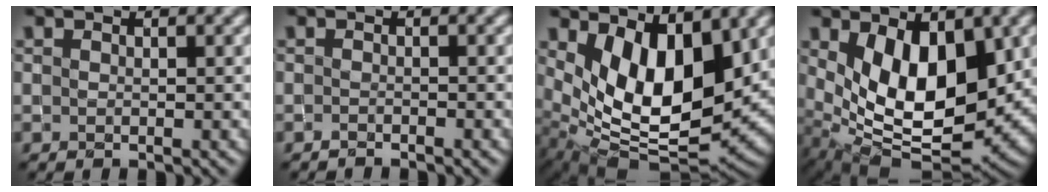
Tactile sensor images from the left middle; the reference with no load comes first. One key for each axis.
{"total": 0.9, "fx": -0.9, "fy": -0.1, "fz": 0.2, "tx": -0.005, "ty": 0.003, "tz": -0.017}
{"total": 10.0, "fx": 2.6, "fy": 5.2, "fz": 8.1, "tx": -0.146, "ty": -0.022, "tz": 0.052}
{"total": 9.5, "fx": 1.6, "fy": 5.2, "fz": 7.8, "tx": -0.138, "ty": -0.019, "tz": 0.038}